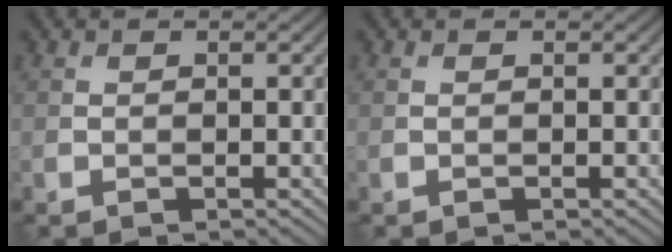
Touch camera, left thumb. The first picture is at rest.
{"total": 0.0}